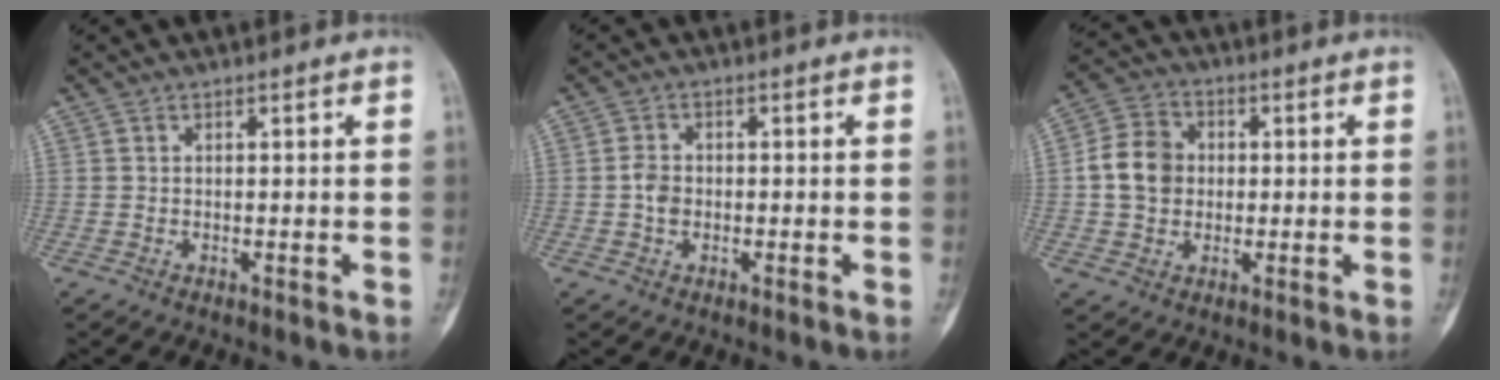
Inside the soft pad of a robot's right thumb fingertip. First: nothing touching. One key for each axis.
{"total": 2.8, "fx": -0.5, "fy": 2.1, "fz": 1.8, "tx": -0.026, "ty": 0.007, "tz": -0.015}
{"total": 8.6, "fx": 0.3, "fy": 7.1, "fz": 4.7, "tx": -0.068, "ty": 0.015, "tz": -0.002}